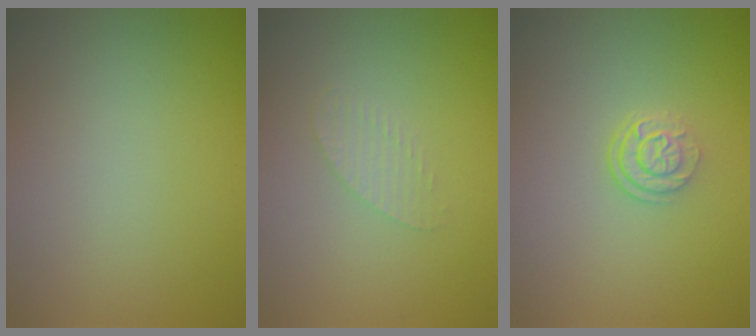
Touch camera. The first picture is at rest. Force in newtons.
{"total": 1.4, "press": 1.4, "slide": 0.1}
{"total": 2.5, "press": 1.8, "slide": 1.7}